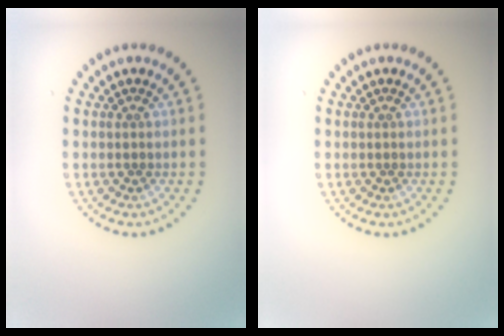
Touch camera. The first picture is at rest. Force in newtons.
{"total": 0.0}